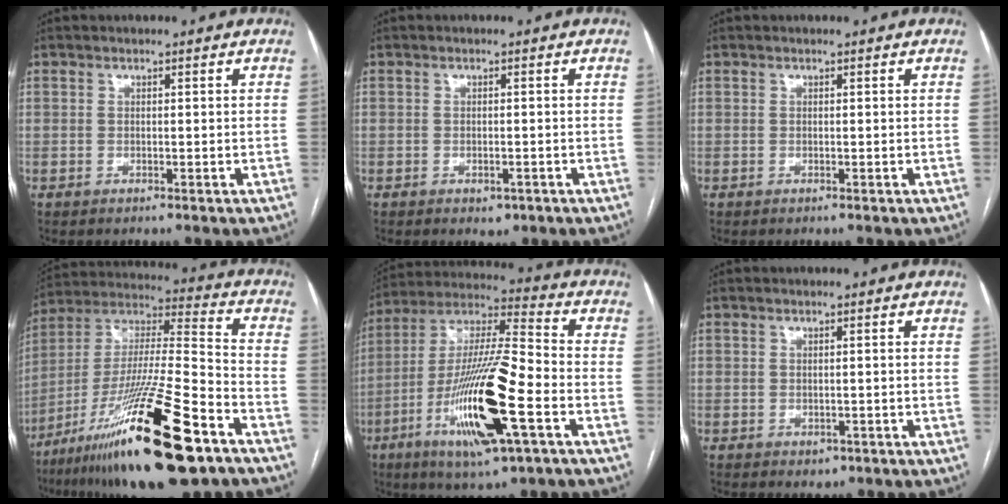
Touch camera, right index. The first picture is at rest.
{"total": 1.8, "force": [-1.0, 1.0, 1.1], "torque": [-0.012, 0.001, -0.006]}
{"total": 0.0}
{"total": 26.3, "force": [-14.9, 2.9, 21.5], "torque": [-0.378, -0.039, -0.258]}
{"total": 20.4, "force": [-7.3, 2.6, 18.9], "torque": [-0.379, -0.022, -0.127]}
{"total": 1.5, "force": [-0.6, 1.2, 0.7], "torque": [-0.007, 0.001, 0.000]}